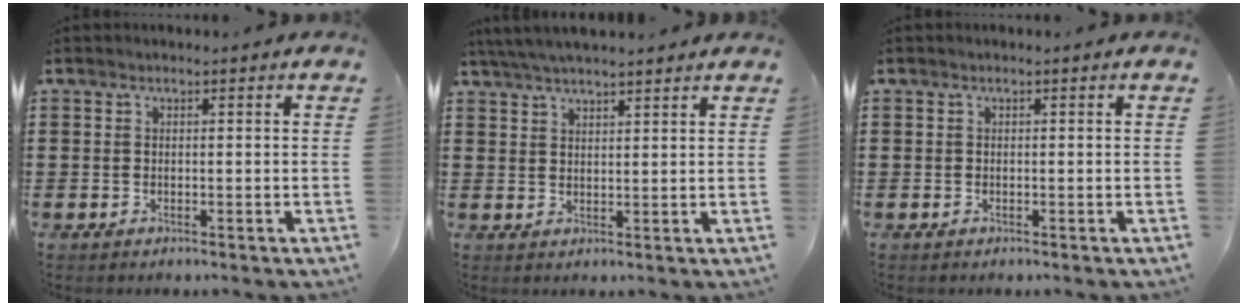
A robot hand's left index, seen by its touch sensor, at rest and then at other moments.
{"total": 4.1, "force": [3.8, 0.1, 1.5], "torque": [-0.040, -0.003, 0.070]}
{"total": 0.0}